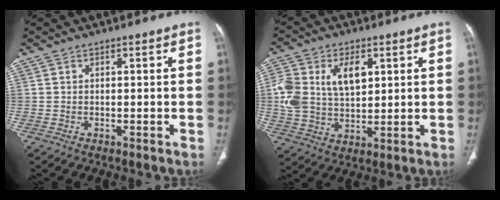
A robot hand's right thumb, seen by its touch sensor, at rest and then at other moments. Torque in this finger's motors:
{"motor_torque": [0.21, 0.24, 0.62, 0.67, 0.12]}